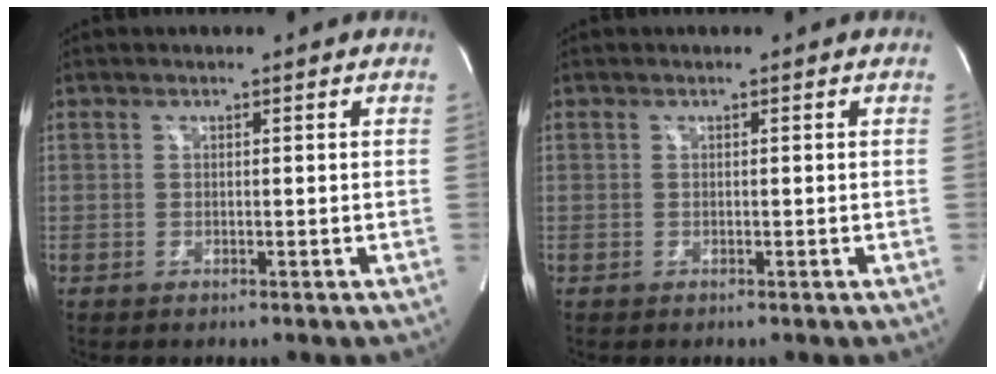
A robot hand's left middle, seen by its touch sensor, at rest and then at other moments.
{"total": 0.0}